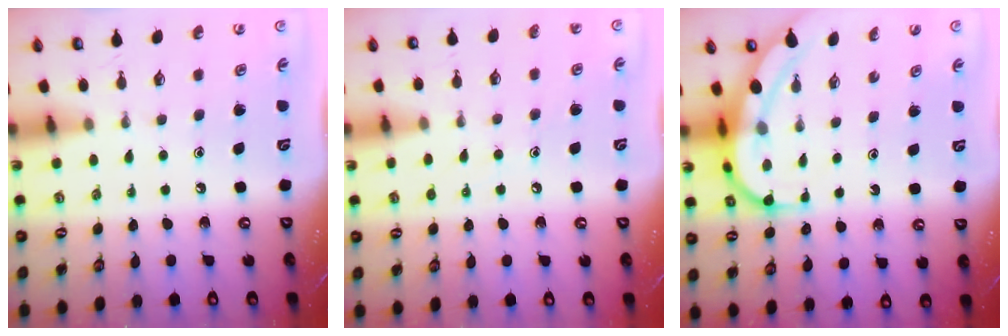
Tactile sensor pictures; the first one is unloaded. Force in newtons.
{"total": 5.7, "press": 5.7, "slide": 0.7}
{"total": 7.0, "press": 6.9, "slide": 0.8}